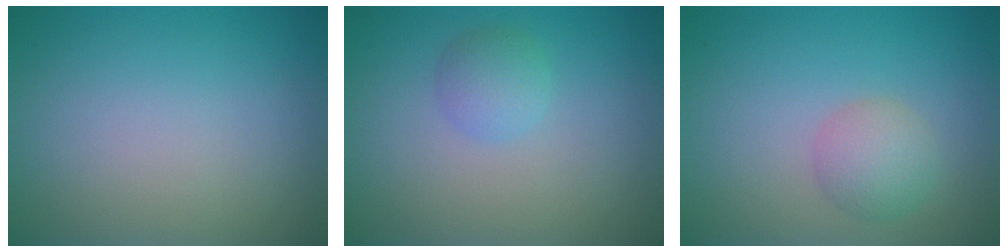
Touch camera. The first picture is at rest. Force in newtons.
{"total": 1.9, "press": 1.9, "slide": 0.1}
{"total": 2.5, "press": 2.5, "slide": 0.1}